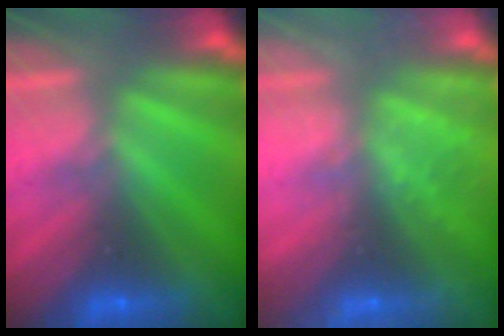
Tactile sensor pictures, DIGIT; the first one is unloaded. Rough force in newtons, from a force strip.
{"total": 2.4}